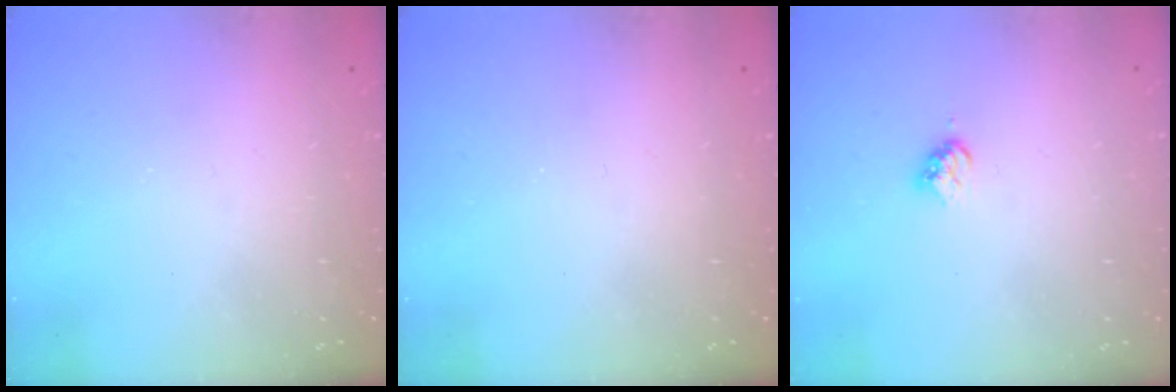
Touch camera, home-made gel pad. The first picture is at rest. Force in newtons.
{"total": 0.0}
{"total": 3.2, "press": 3.2, "slide": 0.4}